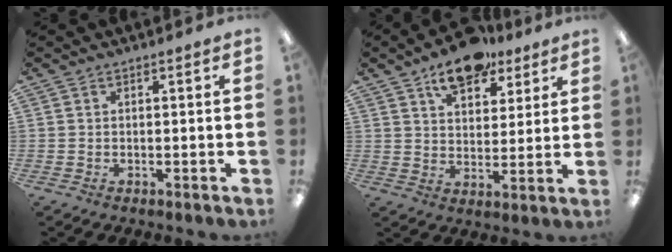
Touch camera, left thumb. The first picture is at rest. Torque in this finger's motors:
{"motor_torque": [1.38, 1.07, 0.82, -0.83, 0.03]}